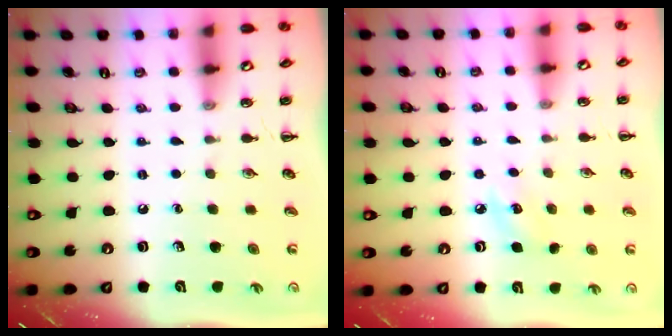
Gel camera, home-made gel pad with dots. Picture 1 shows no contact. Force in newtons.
{"total": 5.9, "press": 5.6, "slide": 1.8}